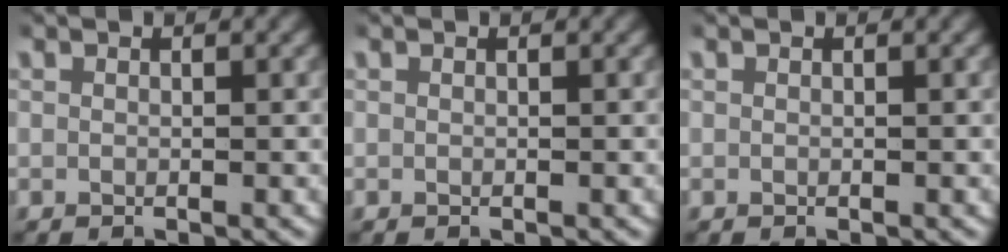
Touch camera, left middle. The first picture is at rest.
{"total": 0.0}
{"total": 0.0}